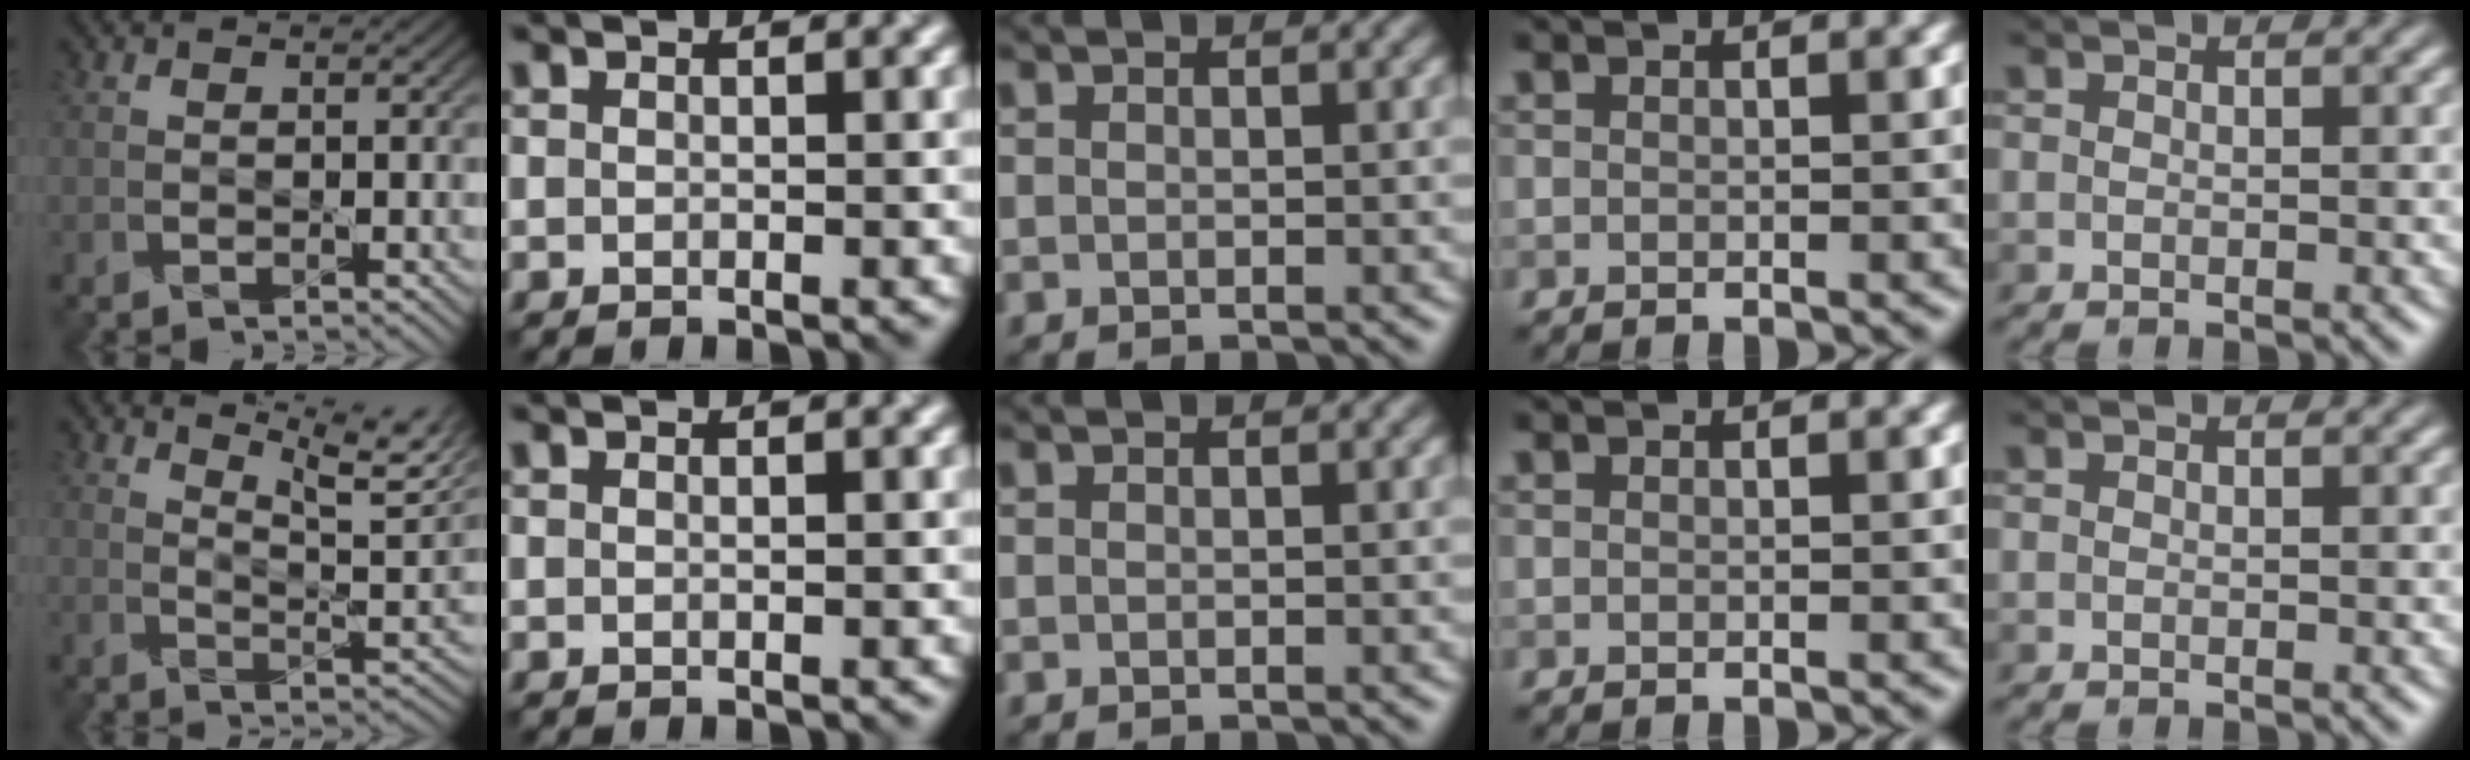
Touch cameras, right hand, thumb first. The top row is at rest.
{"thumb": {"total": 9.0, "force": [6.3, 1.7, 6.2], "torque": [-0.102, 0.004, 0.088]}}